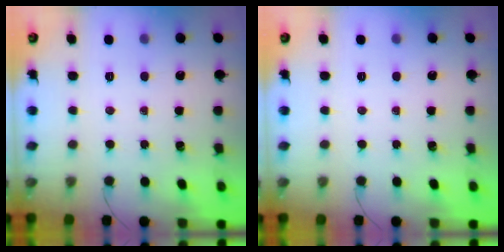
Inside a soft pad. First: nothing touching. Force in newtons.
{"total": 0.0}